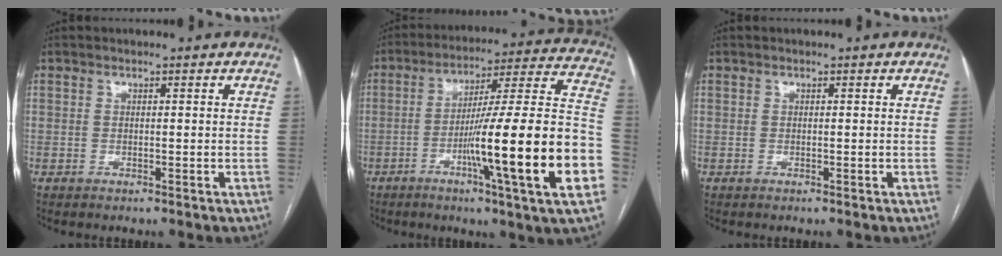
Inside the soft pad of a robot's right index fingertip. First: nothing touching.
{"total": 24.2, "force": [-6.9, -0.5, 23.2], "torque": [-0.288, -0.002, -0.115]}
{"total": 0.0}